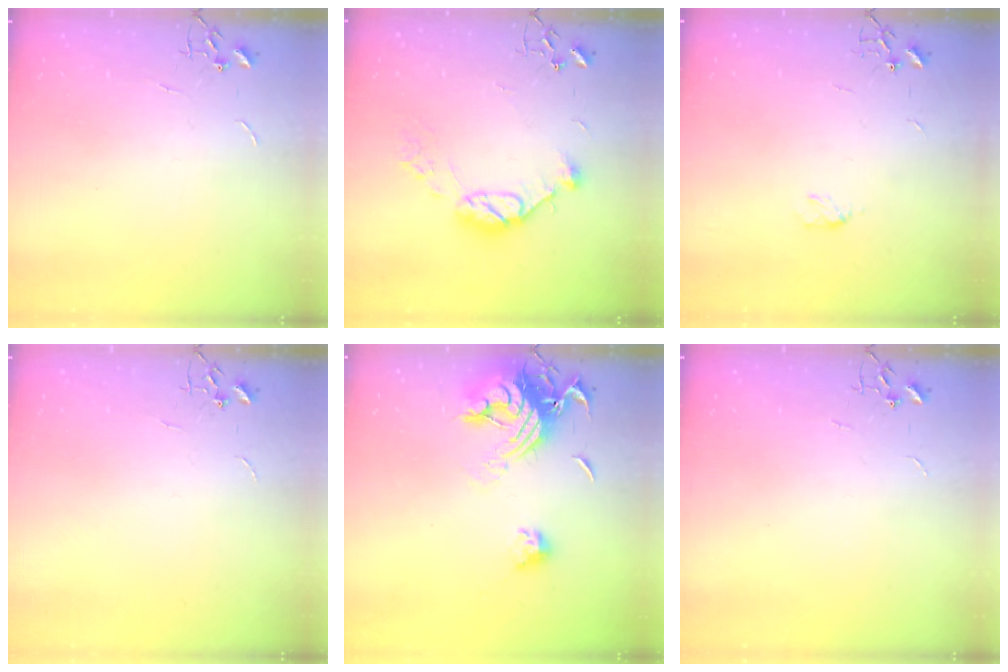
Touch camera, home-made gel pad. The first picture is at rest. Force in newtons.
{"total": 11.3, "press": 11.3, "slide": 1.0}
{"total": 3.4, "press": 3.4, "slide": 0.5}
{"total": 0.0}
{"total": 17.6, "press": 17.5, "slide": 1.2}
{"total": 0.0}